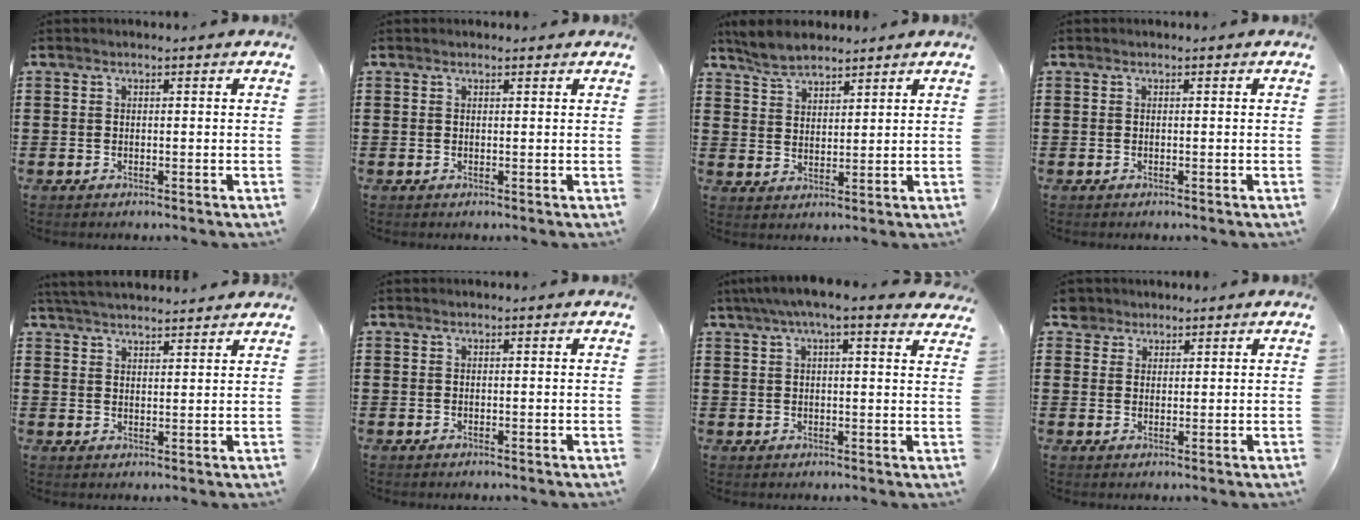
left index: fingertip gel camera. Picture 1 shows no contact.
{"total": 0.5, "force": [0.5, 0.2, 0.2], "torque": [-0.005, 0.001, 0.010]}
{"total": 4.8, "force": [4.3, 1.8, 1.4], "torque": [-0.043, -0.001, 0.081]}
{"total": 0.0}
{"total": 3.9, "force": [3.9, 0.3, 0.3], "torque": [-0.019, -0.010, 0.073]}
{"total": 0.0}
{"total": 5.1, "force": [3.9, 0.6, 3.3], "torque": [-0.075, 0.001, 0.068]}
{"total": 3.0, "force": [2.3, 1.9, 0.0], "torque": [-0.005, 0.007, 0.043]}